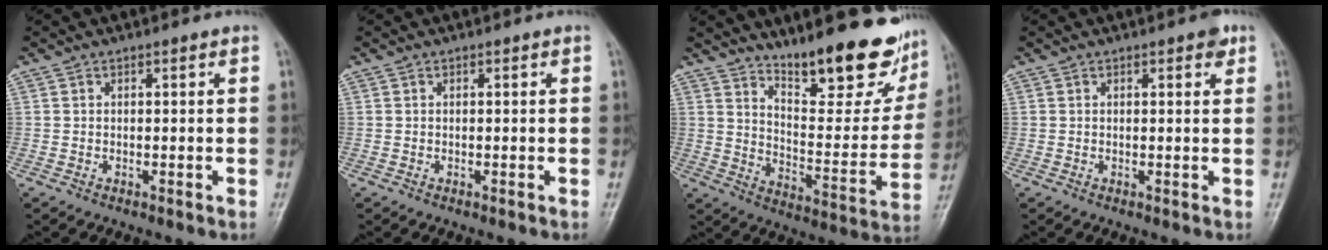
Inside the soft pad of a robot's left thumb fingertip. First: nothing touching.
{"total": 0.0}
{"total": 20.4, "force": [15.1, 5.8, 12.5], "torque": [-0.137, -0.106, 0.224]}
{"total": 2.0, "force": [1.1, 0.8, 1.4], "torque": [-0.013, -0.002, 0.011]}